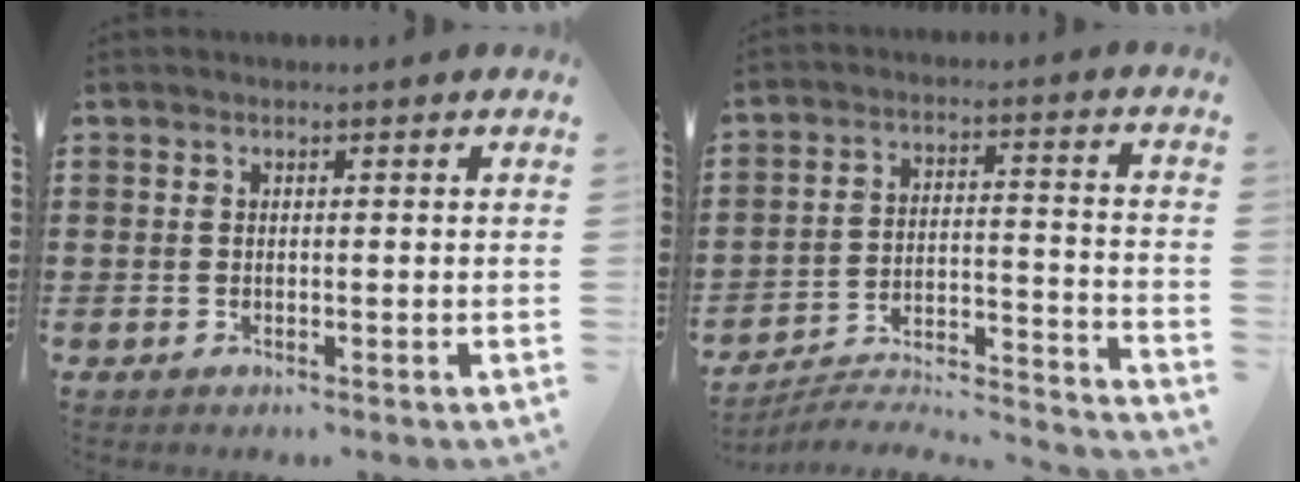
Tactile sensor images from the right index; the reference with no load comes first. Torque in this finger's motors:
{"motor_torque": [-0.88, 1.25, -0.52, -0.05]}